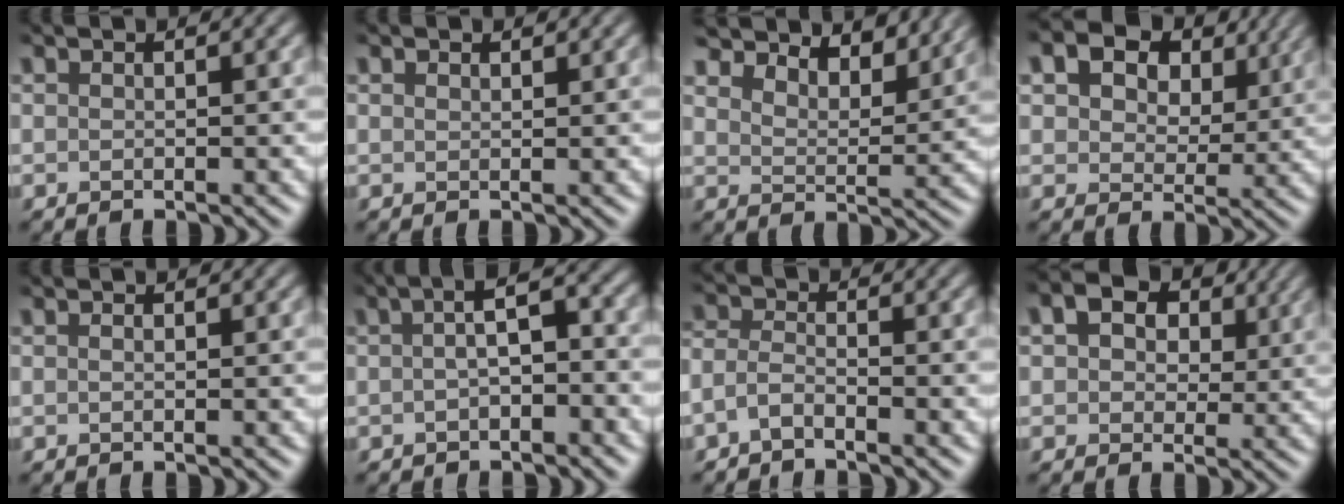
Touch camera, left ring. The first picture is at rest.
{"total": 0.7, "force": [0.6, 0.3, 0.2], "torque": [-0.004, -0.001, 0.010]}
{"total": 6.7, "force": [6.2, 1.7, 1.9], "torque": [-0.048, 0.001, 0.082]}
{"total": 10.5, "force": [5.6, 6.4, 6.2], "torque": [-0.098, 0.012, 0.077]}
{"total": 0.0}
{"total": 3.4, "force": [-0.3, 0.9, 3.2], "torque": [-0.052, 0.012, -0.010]}
{"total": 1.8, "force": [-1.3, 0.6, 1.0], "torque": [-0.022, 0.006, -0.035]}
{"total": 6.3, "force": [2.6, 4.3, 3.8], "torque": [-0.061, 0.012, 0.021]}